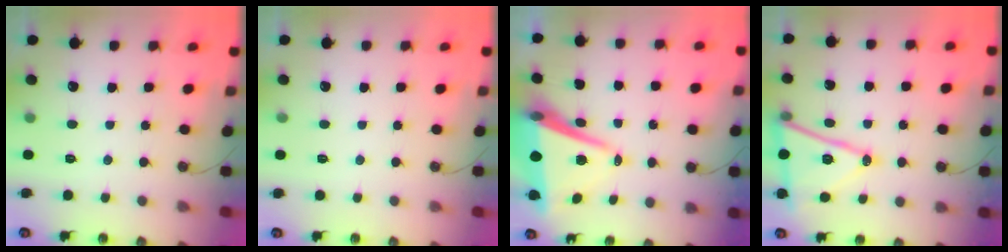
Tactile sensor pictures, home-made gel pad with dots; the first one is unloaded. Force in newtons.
{"total": 4.3, "press": 0.3, "slide": 4.3}
{"total": 10.0, "press": 9.1, "slide": 4.3}
{"total": 15.4, "press": 14.9, "slide": 3.8}